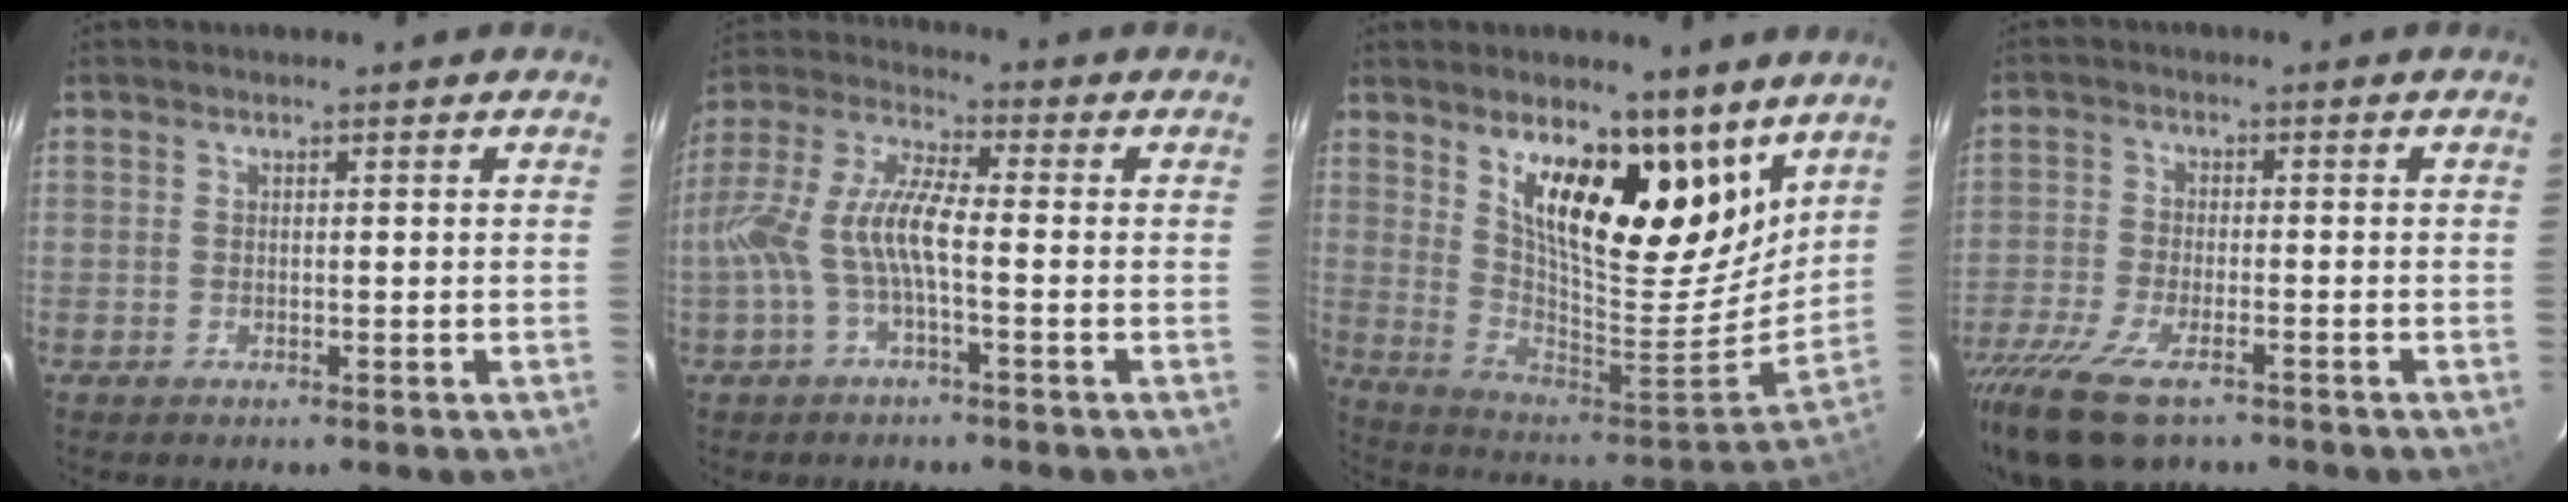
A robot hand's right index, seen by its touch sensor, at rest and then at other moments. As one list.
[{"total": 10.3, "force": [-2.5, 2.5, 9.7], "torque": [-0.214, 0.008, -0.047]}, {"total": 22.0, "force": [13.7, 8.4, 15.0], "torque": [-0.240, -0.022, 0.244]}, {"total": 14.1, "force": [-10.0, 5.3, 8.5], "torque": [-0.206, -0.047, -0.184]}]